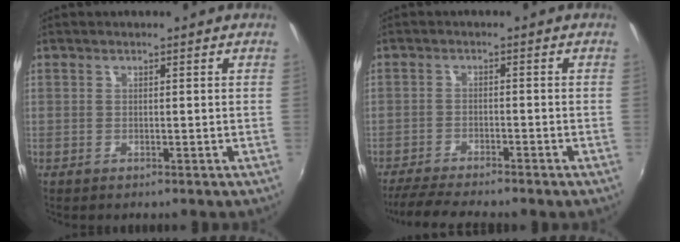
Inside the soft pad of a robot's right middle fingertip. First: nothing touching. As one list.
[{"total": 7.9, "force": [-7.1, 0.4, 3.6], "torque": [-0.088, -0.018, -0.114]}]